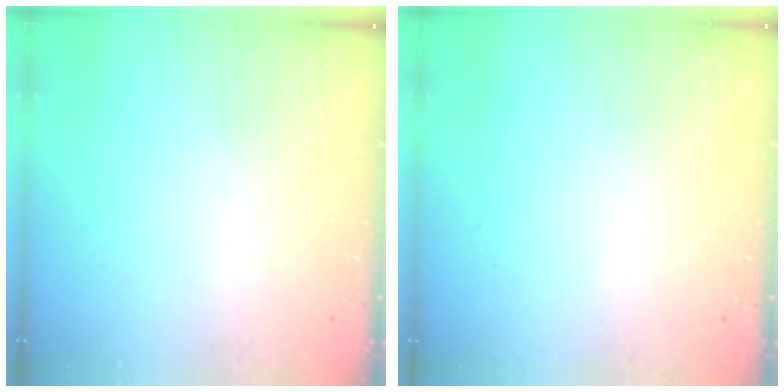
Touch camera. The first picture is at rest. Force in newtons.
{"total": 0.0}